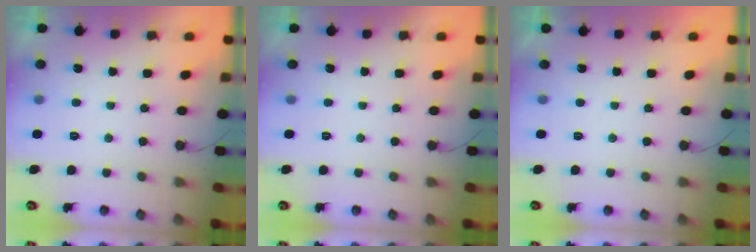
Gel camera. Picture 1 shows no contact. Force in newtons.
{"total": 0.0}
{"total": 1.8, "press": 1.7, "slide": 0.1}